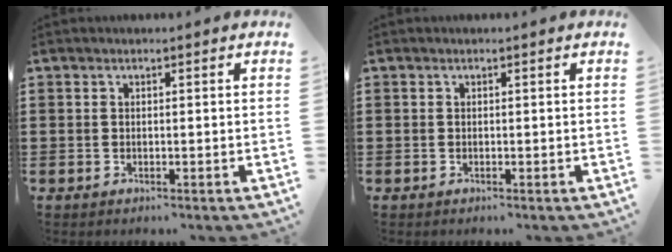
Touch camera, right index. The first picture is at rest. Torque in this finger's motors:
{"motor_torque": [-0.07, -0.16, -0.01, -0.01]}